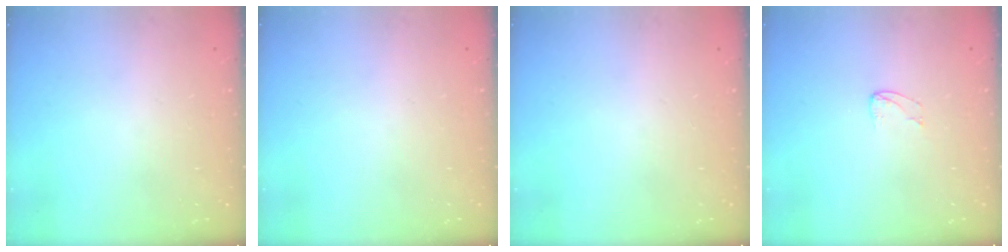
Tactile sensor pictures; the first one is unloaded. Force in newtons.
{"total": 0.0}
{"total": 0.0}
{"total": 3.1, "press": 3.1, "slide": 0.2}